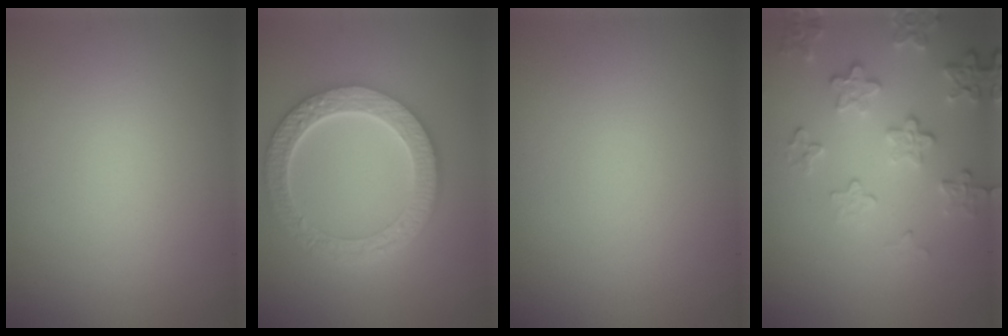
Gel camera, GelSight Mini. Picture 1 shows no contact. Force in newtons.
{"total": 6.8, "press": 5.3, "slide": 4.3}
{"total": 0.0}
{"total": 4.1, "press": 3.2, "slide": 2.7}